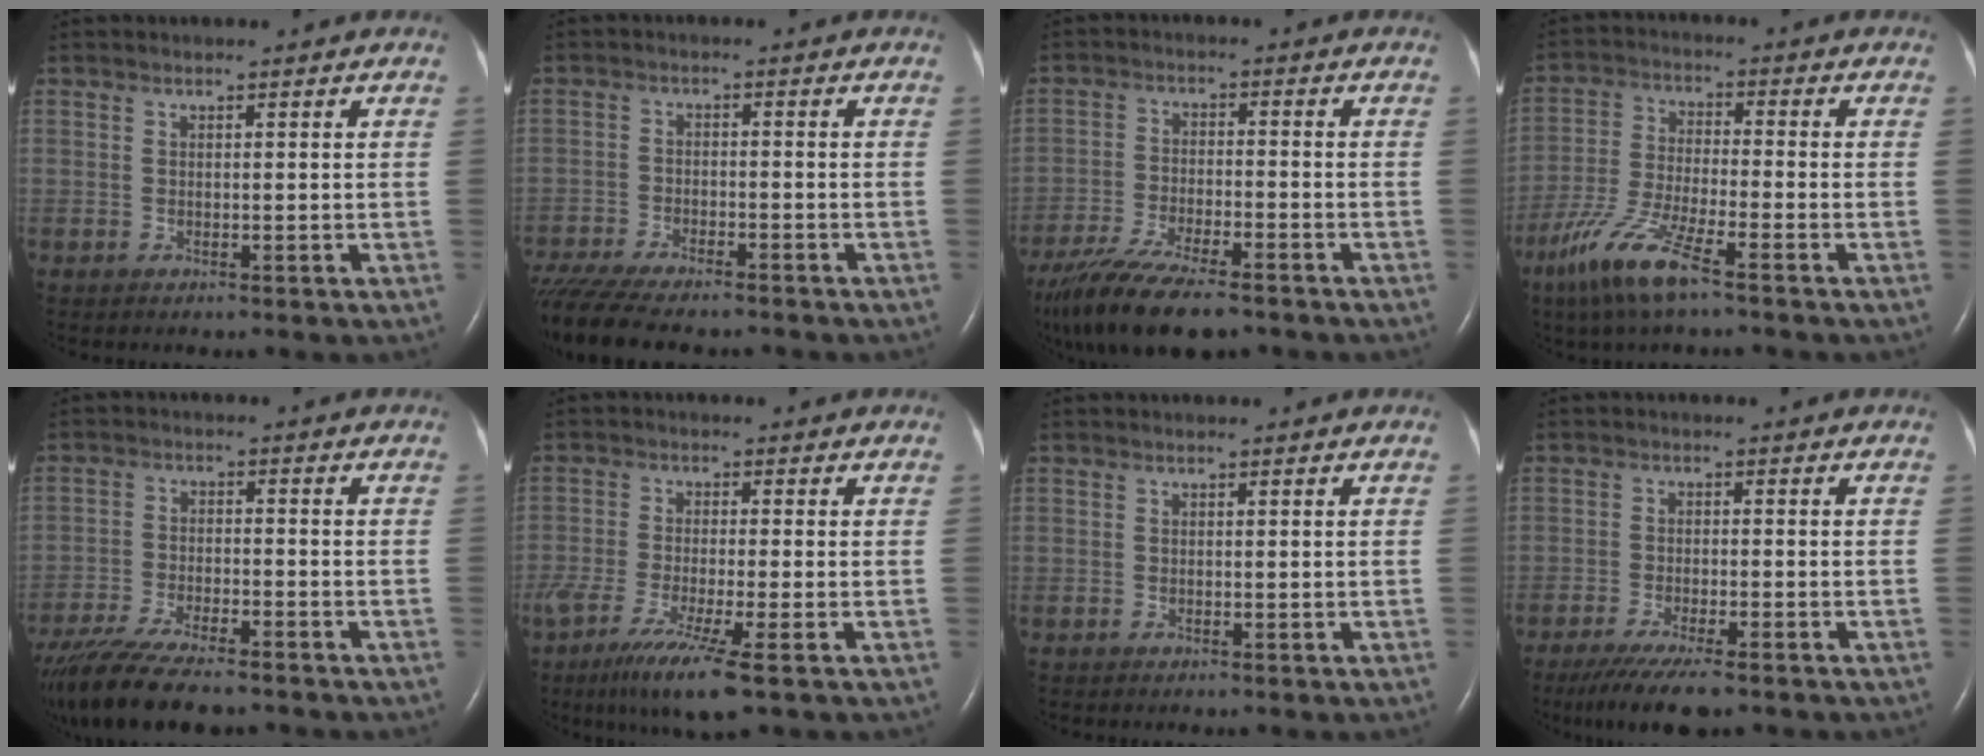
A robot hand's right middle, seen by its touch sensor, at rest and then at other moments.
{"total": 14.3, "force": [-12.4, 3.0, 6.6], "torque": [-0.136, -0.019, -0.190]}
{"total": 15.6, "force": [-12.3, 3.5, 9.0], "torque": [-0.180, -0.032, -0.205]}
{"total": 9.6, "force": [-6.3, 0.9, 7.3], "torque": [-0.160, -0.023, -0.125]}
{"total": 14.4, "force": [-11.9, 2.7, 7.5], "torque": [-0.143, -0.030, -0.194]}
{"total": 10.3, "force": [-6.2, 0.3, 8.2], "torque": [-0.147, -0.031, -0.103]}
{"total": 0.0}
{"total": 9.0, "force": [-6.9, 1.5, 5.6], "torque": [-0.091, -0.019, -0.109]}